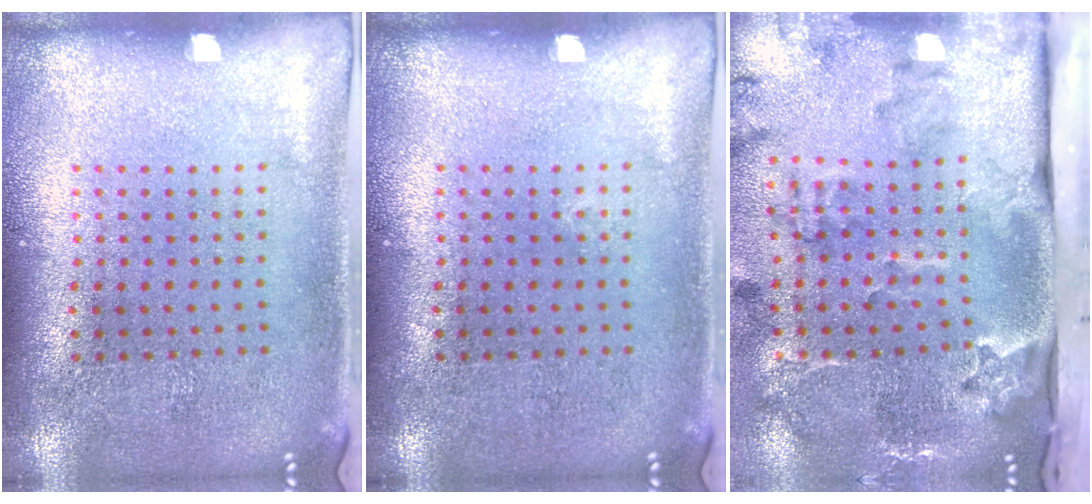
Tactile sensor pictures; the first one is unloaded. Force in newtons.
{"total": 0.0}
{"total": 3.8, "press": 2.6, "slide": 2.7}